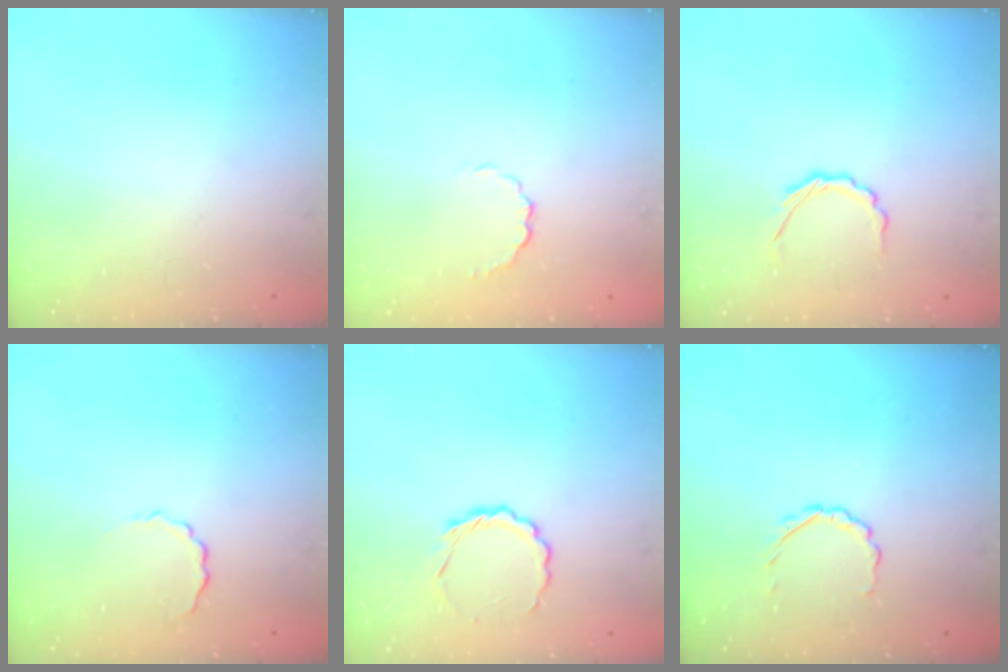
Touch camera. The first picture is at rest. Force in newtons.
{"total": 3.5, "press": 3.3, "slide": 1.3}
{"total": 4.0, "press": 3.8, "slide": 1.3}
{"total": 2.6, "press": 2.5, "slide": 0.8}
{"total": 4.9, "press": 4.8, "slide": 1.1}
{"total": 2.7, "press": 2.5, "slide": 0.9}